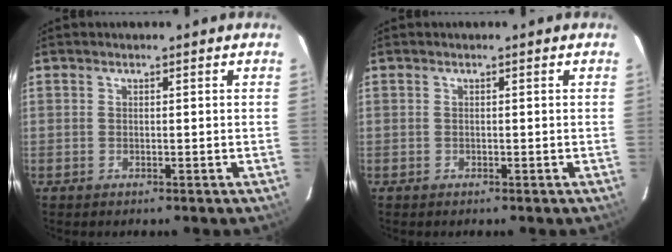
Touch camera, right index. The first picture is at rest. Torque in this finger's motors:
{"motor_torque": [-0.04, 0.00, -0.03, -0.01]}